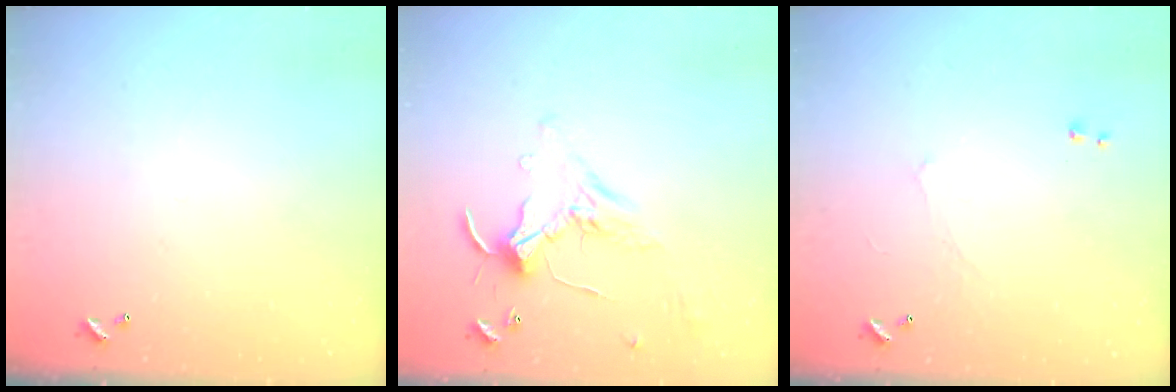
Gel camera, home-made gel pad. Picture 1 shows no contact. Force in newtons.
{"total": 0.8, "press": 0.7, "slide": 0.4}
{"total": 0.7, "press": 0.1, "slide": 0.7}